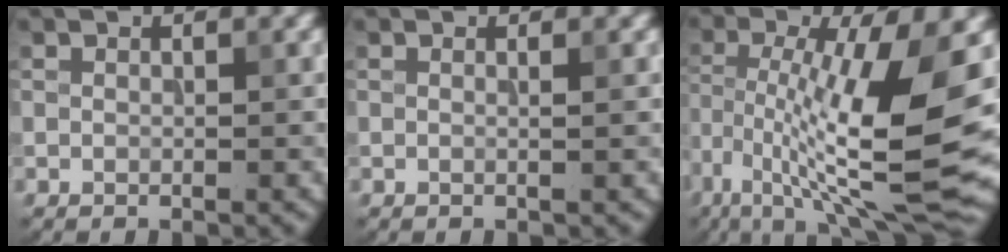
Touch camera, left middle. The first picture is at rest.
{"total": 1.2, "force": [0.2, 0.5, 1.0], "torque": [-0.011, -0.002, -0.012]}
{"total": 13.0, "force": [-2.8, 3.8, 12.1], "torque": [-0.215, -0.006, -0.051]}